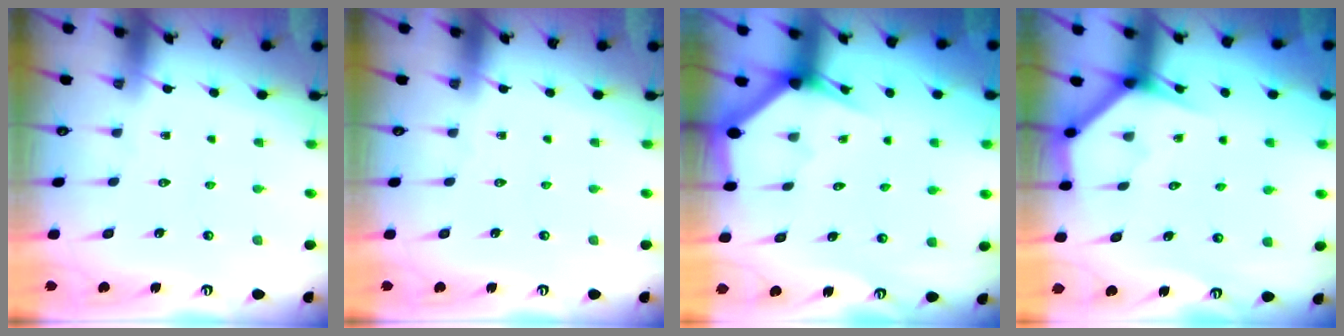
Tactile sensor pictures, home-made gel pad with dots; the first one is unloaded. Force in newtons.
{"total": 0.0}
{"total": 3.1, "press": 3.1, "slide": 0.1}
{"total": 3.8, "press": 3.8, "slide": 0.2}